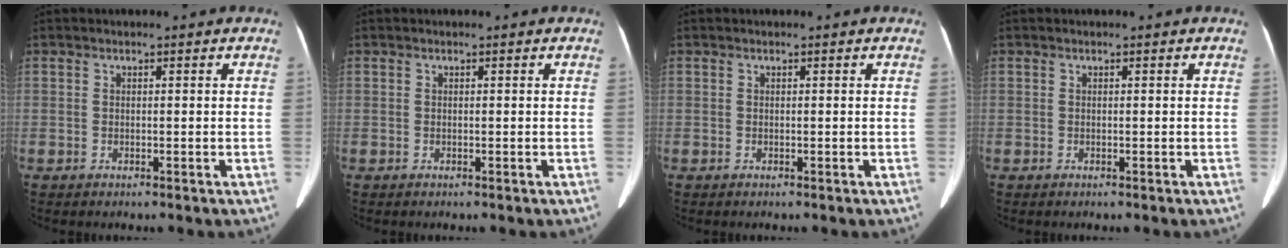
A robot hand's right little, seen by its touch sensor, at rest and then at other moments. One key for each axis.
{"total": 0.0}
{"total": 0.0}
{"total": 0.0}